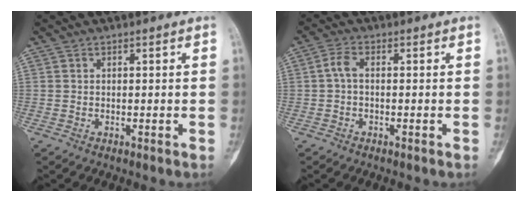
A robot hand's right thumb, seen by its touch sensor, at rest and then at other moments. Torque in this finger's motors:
{"motor_torque": [-0.36, -0.38, 0.74, 0.21, -0.02]}